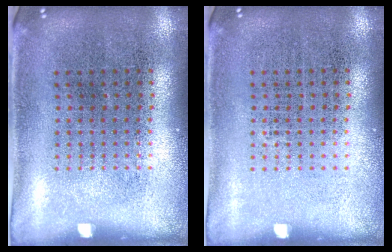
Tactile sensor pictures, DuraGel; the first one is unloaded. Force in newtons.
{"total": 0.0}